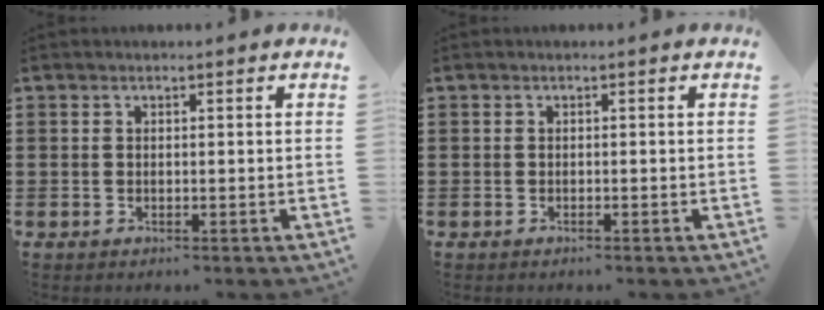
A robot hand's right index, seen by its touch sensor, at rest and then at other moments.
{"total": 0.0}